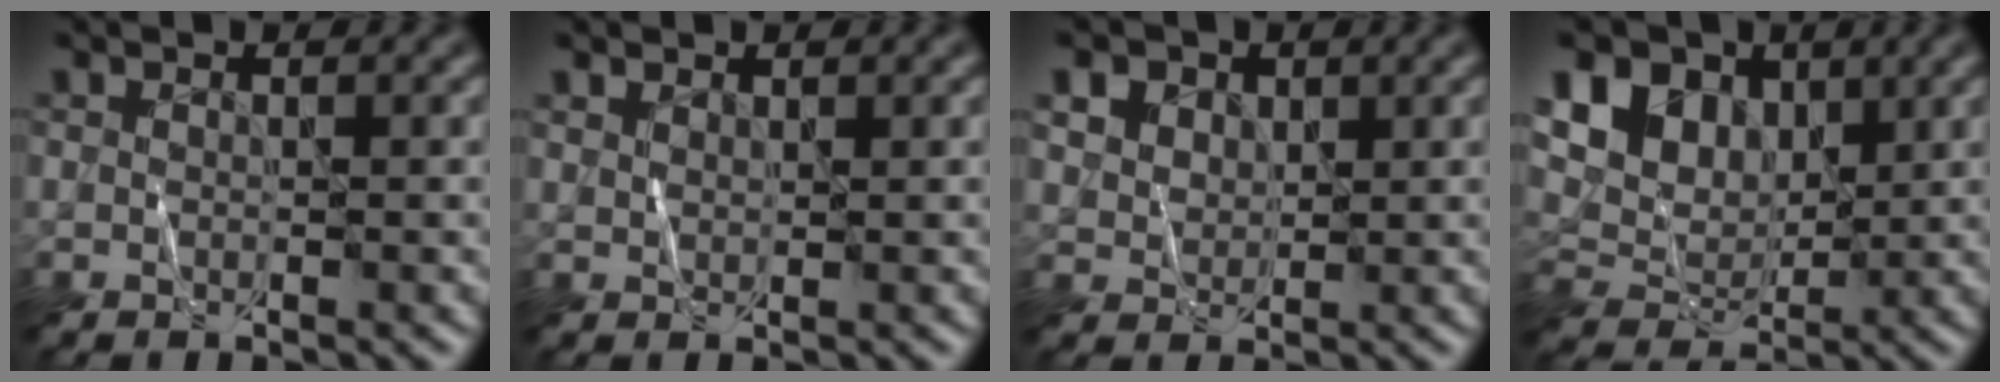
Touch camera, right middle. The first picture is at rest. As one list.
[{"total": 1.0, "force": [0.8, 0.4, 0.2], "torque": [-0.007, -0.001, 0.019]}, {"total": 6.4, "force": [3.5, 4.5, 3.0], "torque": [-0.077, 0.013, 0.058]}, {"total": 11.8, "force": [5.6, 8.4, 6.1], "torque": [-0.123, 0.024, 0.094]}]